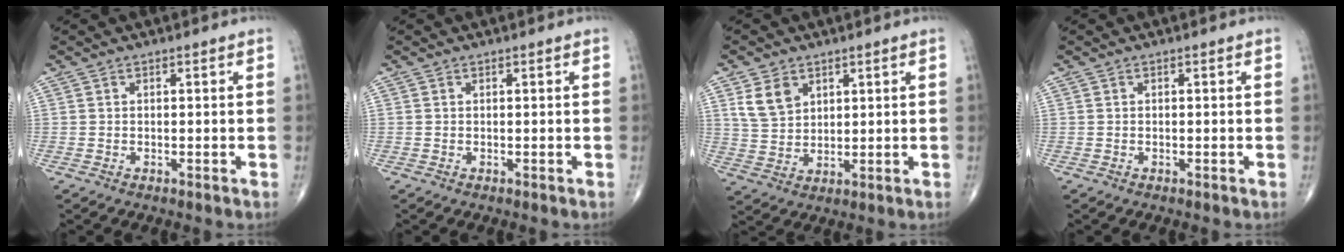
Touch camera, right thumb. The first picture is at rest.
{"total": 0.0}
{"total": 6.4, "force": [3.2, 4.5, 3.3], "torque": [-0.049, -0.014, 0.070]}
{"total": 0.0}